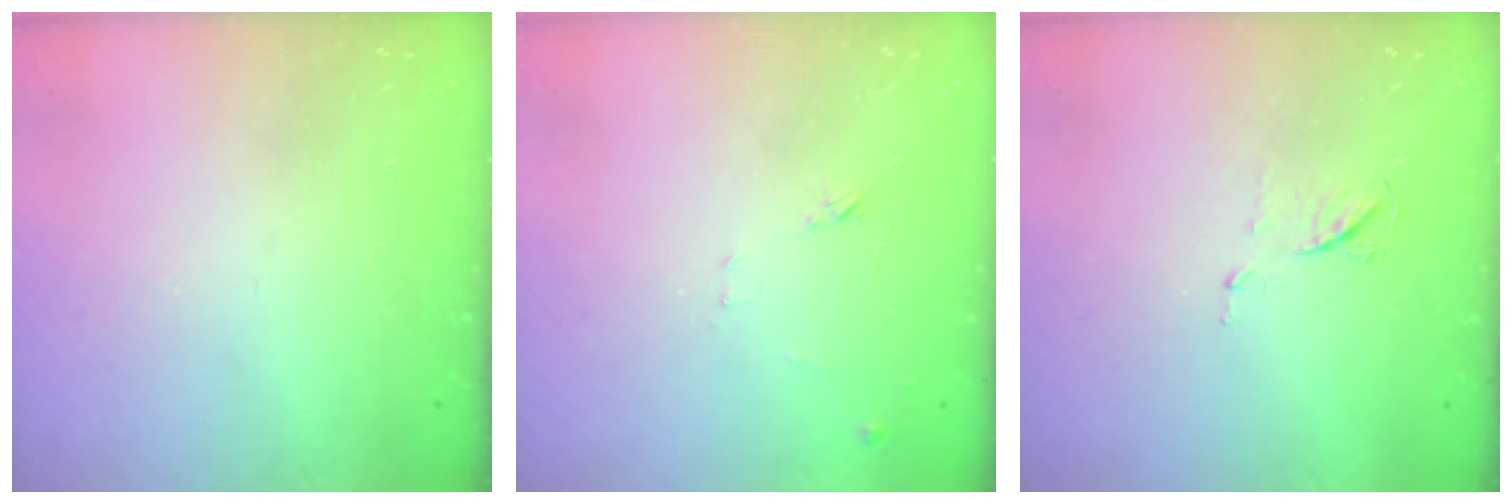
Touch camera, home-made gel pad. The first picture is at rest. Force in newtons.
{"total": 9.4, "press": 9.4, "slide": 0.6}
{"total": 6.0, "press": 6.0, "slide": 0.7}